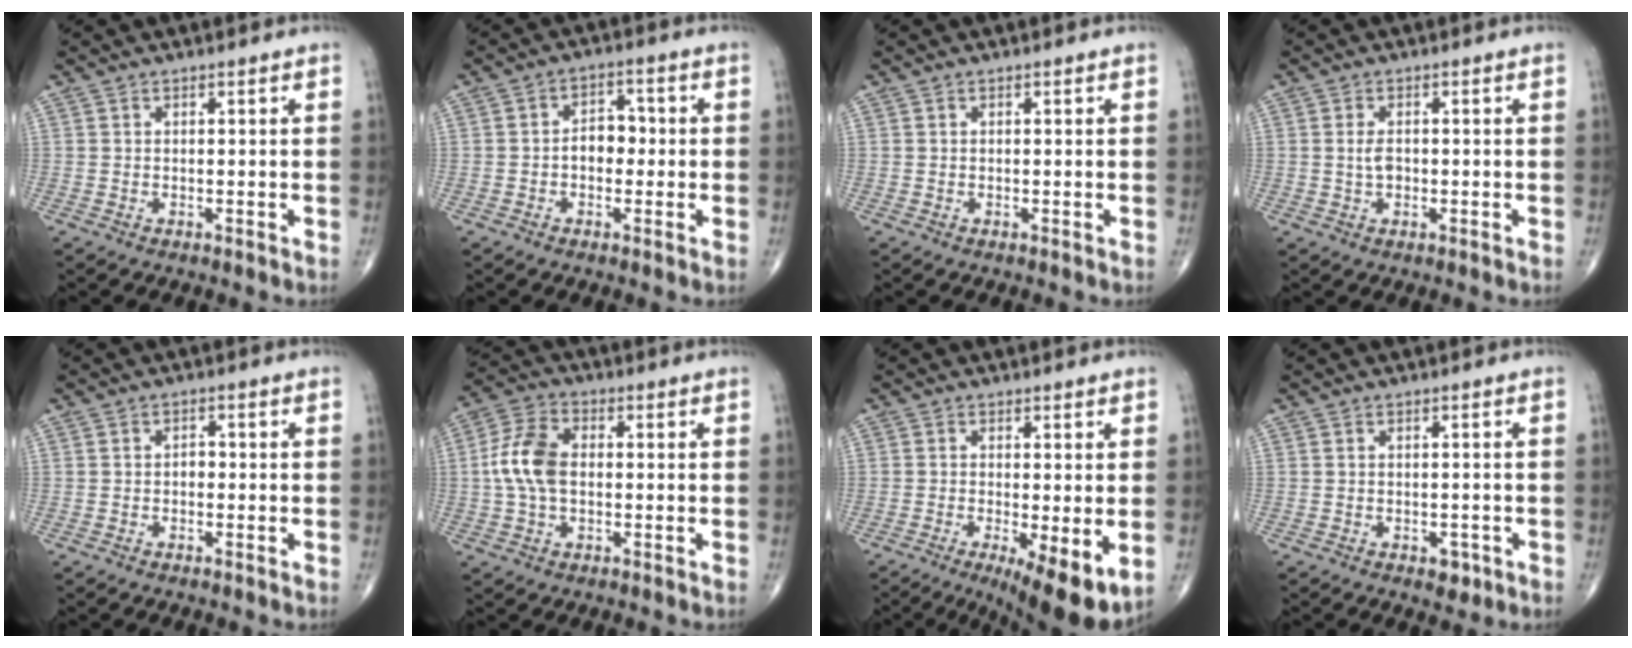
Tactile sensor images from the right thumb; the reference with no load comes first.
{"total": 4.9, "force": [-0.6, 3.5, 3.4], "torque": [-0.034, 0.020, -0.018]}
{"total": 0.0}
{"total": 2.5, "force": [0.0, 1.5, 2.0], "torque": [-0.036, 0.001, 0.000]}
{"total": 1.6, "force": [-0.4, 1.1, 1.0], "torque": [-0.007, 0.005, -0.010]}
{"total": 9.4, "force": [0.1, 5.8, 7.4], "torque": [-0.153, 0.021, -0.004]}
{"total": 10.8, "force": [-3.2, 3.2, 9.8], "torque": [-0.148, -0.021, -0.044]}
{"total": 2.5, "force": [-1.1, 1.6, 1.6], "torque": [-0.010, 0.001, -0.010]}